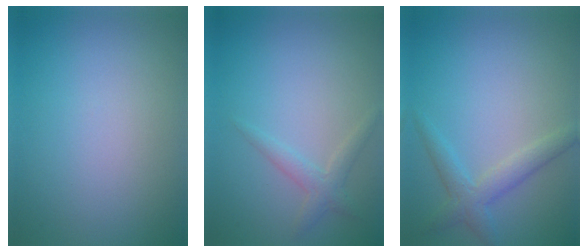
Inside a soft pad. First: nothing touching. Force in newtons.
{"total": 1.7, "press": 1.7, "slide": 0.0}
{"total": 2.7, "press": 2.7, "slide": 0.1}